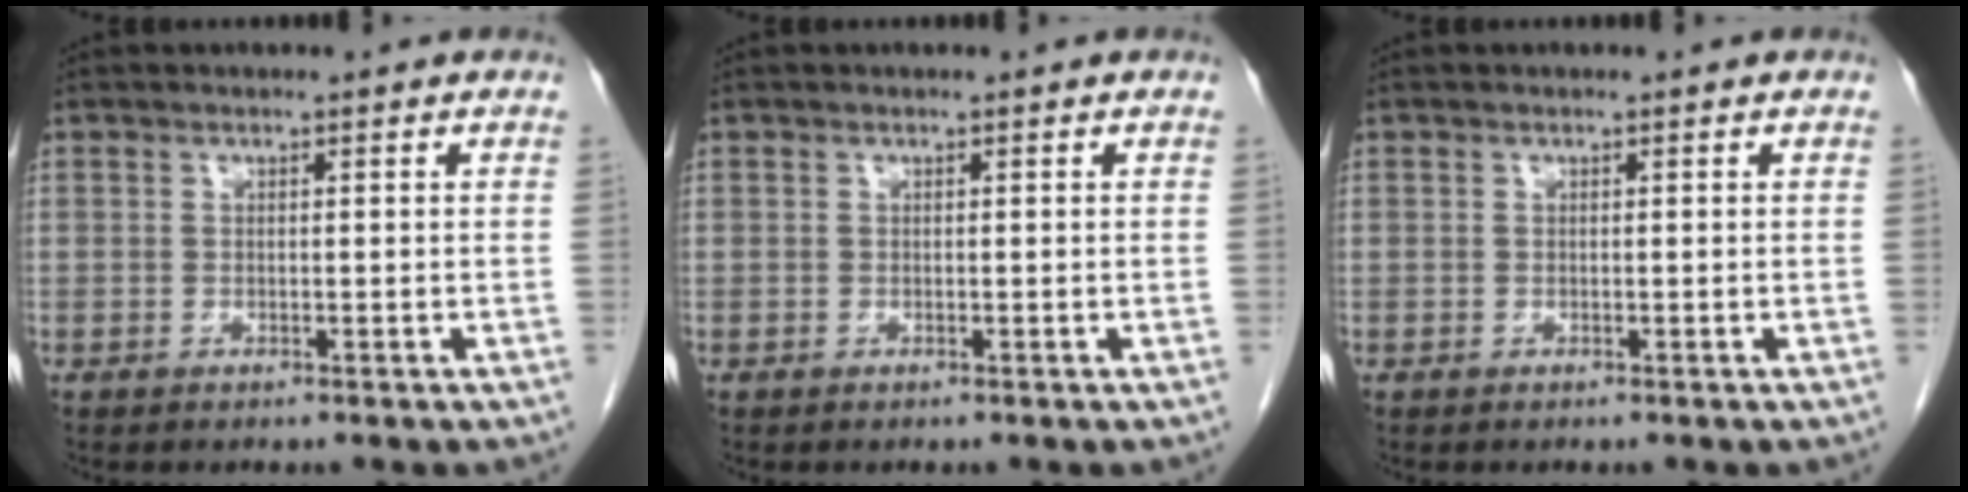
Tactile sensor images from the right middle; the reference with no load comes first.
{"total": 0.0}
{"total": 0.0}